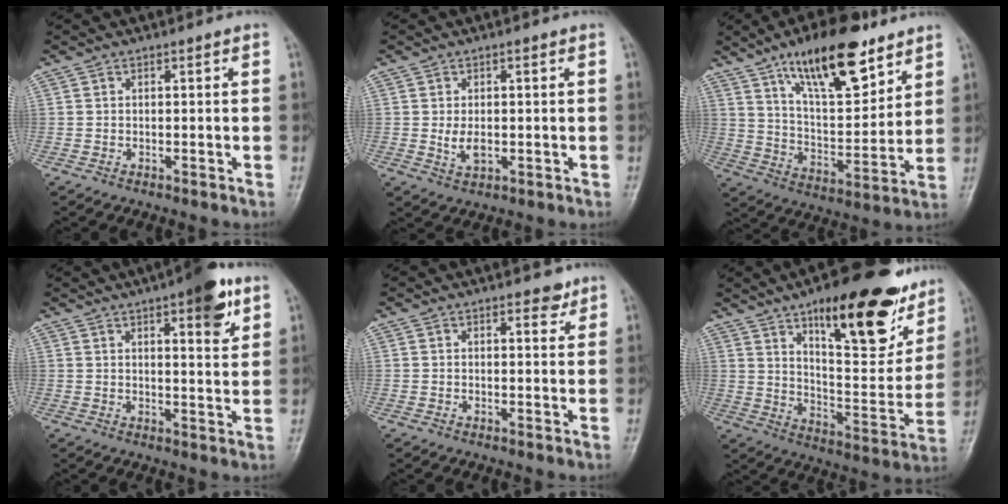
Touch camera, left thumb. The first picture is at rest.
{"total": 3.7, "force": [0.0, 2.2, 3.0], "torque": [-0.048, -0.008, 0.005]}
{"total": 19.2, "force": [12.0, 7.3, 13.1], "torque": [-0.172, -0.060, 0.207]}
{"total": 9.8, "force": [5.2, 2.9, 7.8], "torque": [-0.087, -0.022, 0.066]}
{"total": 2.5, "force": [1.8, 1.1, 1.3], "torque": [-0.006, -0.010, 0.023]}
{"total": 25.9, "force": [15.0, 9.3, 18.9], "torque": [-0.215, -0.057, 0.229]}